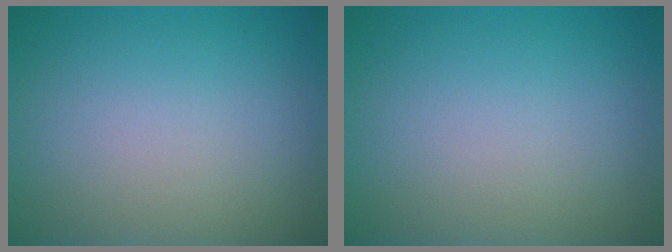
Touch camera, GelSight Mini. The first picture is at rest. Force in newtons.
{"total": 0.0}